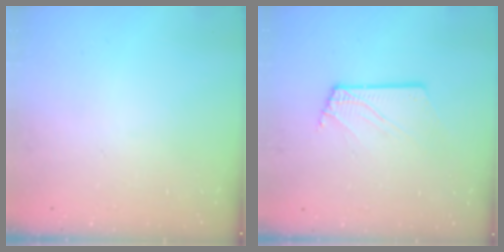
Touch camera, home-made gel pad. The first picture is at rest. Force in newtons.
{"total": 2.6, "press": 2.6, "slide": 0.3}